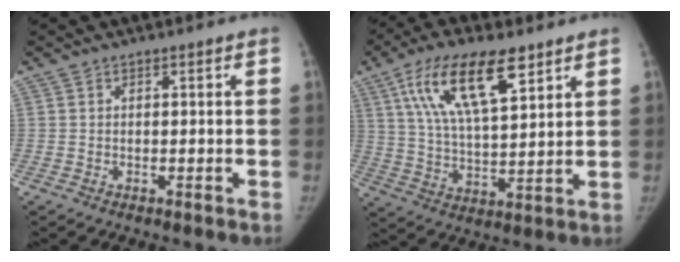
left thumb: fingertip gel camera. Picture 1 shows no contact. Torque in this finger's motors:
{"motor_torque": [0.48, 0.15, 1.74, -1.04, 0.17]}